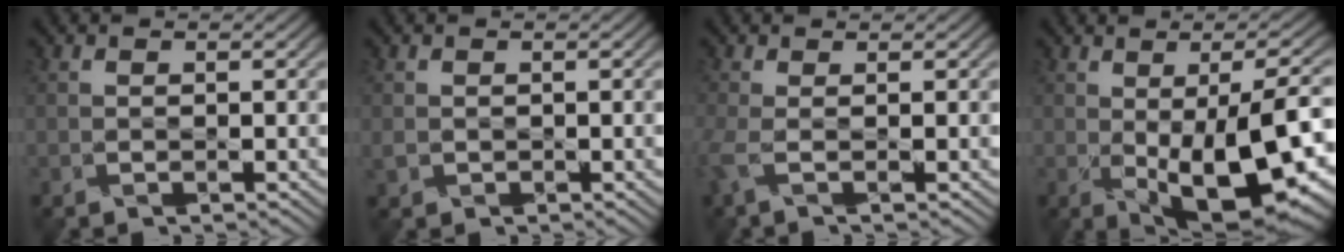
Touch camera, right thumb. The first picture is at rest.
{"total": 0.8, "force": [0.2, 0.8, -0.2], "torque": [0.002, -0.006, 0.004]}
{"total": 2.4, "force": [-0.6, 0.2, 2.3], "torque": [-0.060, -0.002, -0.018]}
{"total": 14.2, "force": [-3.2, 6.4, 12.2], "torque": [-0.175, -0.037, -0.026]}